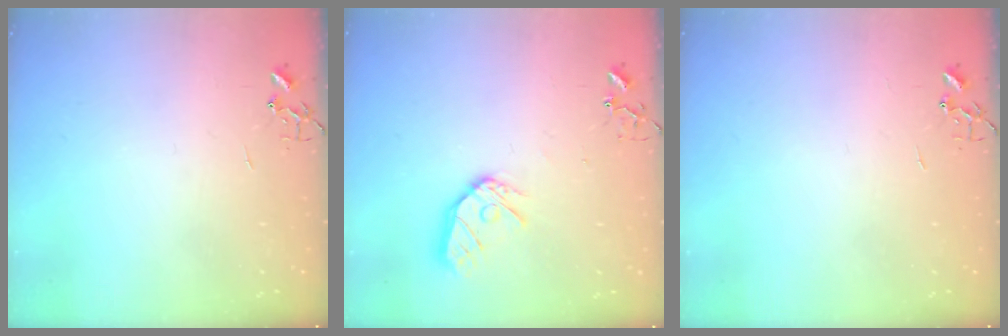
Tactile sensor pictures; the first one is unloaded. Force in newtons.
{"total": 11.3, "press": 11.2, "slide": 1.3}
{"total": 0.0}